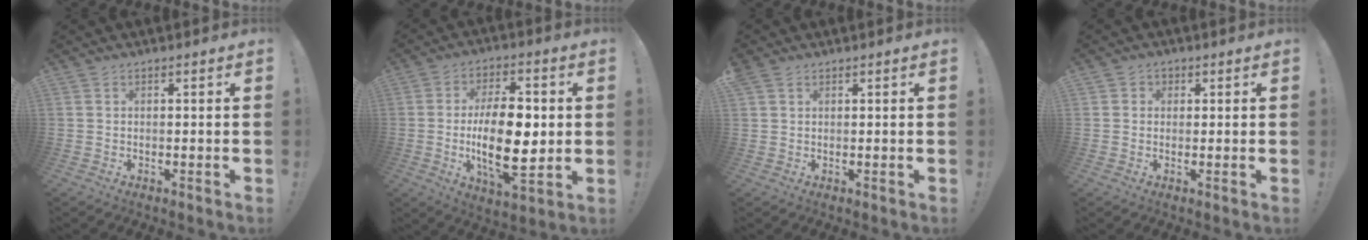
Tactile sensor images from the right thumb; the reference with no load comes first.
{"total": 19.1, "force": [-0.7, 9.1, 16.8], "torque": [-0.294, -0.008, -0.017]}
{"total": 2.2, "force": [1.4, 1.5, 0.8], "torque": [-0.017, 0.000, 0.028]}
{"total": 1.8, "force": [0.1, 1.6, 0.6], "torque": [-0.004, 0.002, -0.001]}